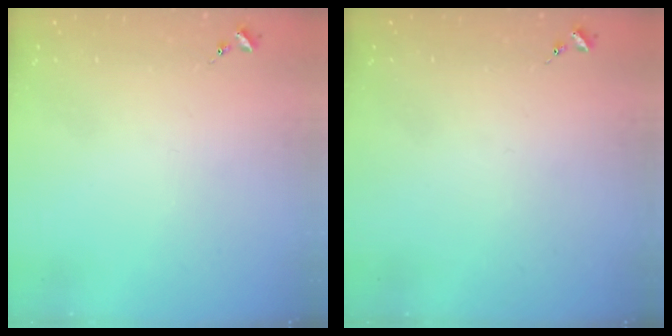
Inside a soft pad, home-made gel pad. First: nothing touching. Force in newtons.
{"total": 0.0}